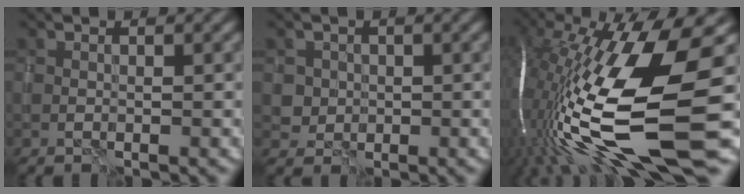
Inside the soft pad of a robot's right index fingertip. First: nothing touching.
{"total": 2.0, "force": [0.2, 1.9, 0.4], "torque": [-0.004, -0.003, 0.019]}
{"total": 18.9, "force": [-3.6, 4.7, 17.9], "torque": [-0.357, -0.012, -0.064]}